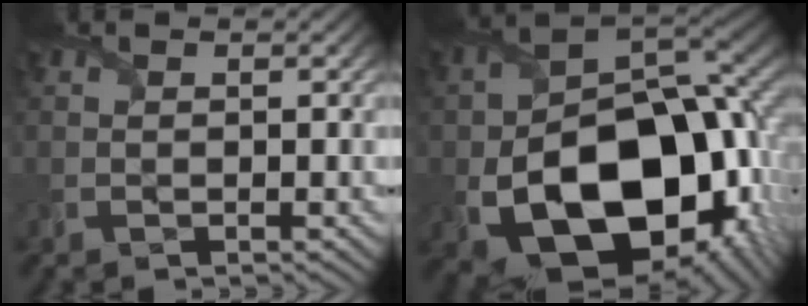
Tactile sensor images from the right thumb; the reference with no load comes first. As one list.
[{"total": 20.5, "force": [-6.1, 13.7, 13.9], "torque": [-0.234, -0.058, -0.069]}]